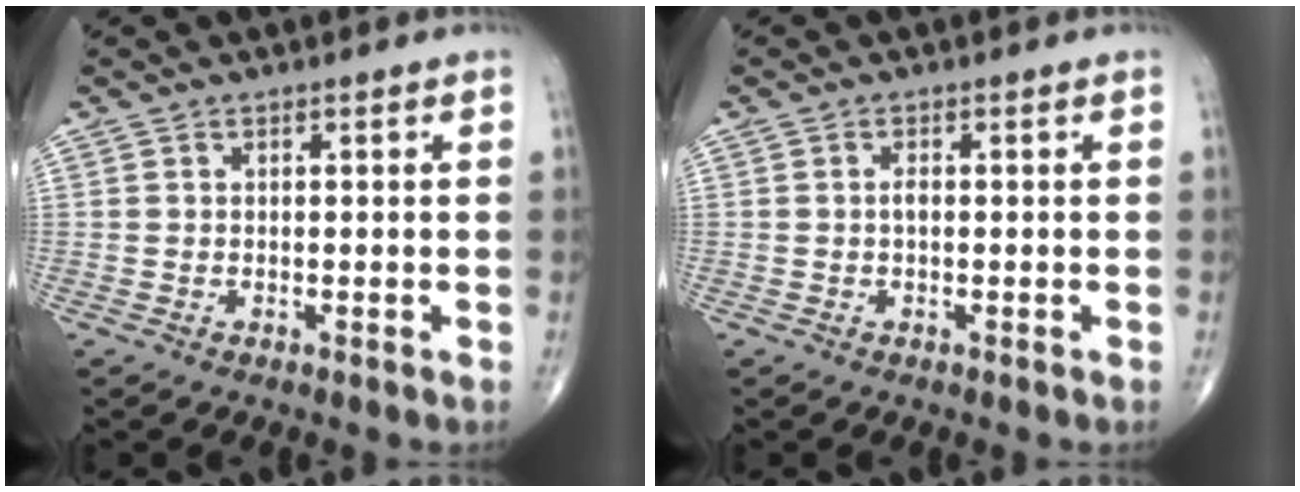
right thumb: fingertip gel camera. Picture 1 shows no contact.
{"total": 1.0, "force": [-0.1, 0.5, 0.9], "torque": [-0.017, 0.001, -0.004]}